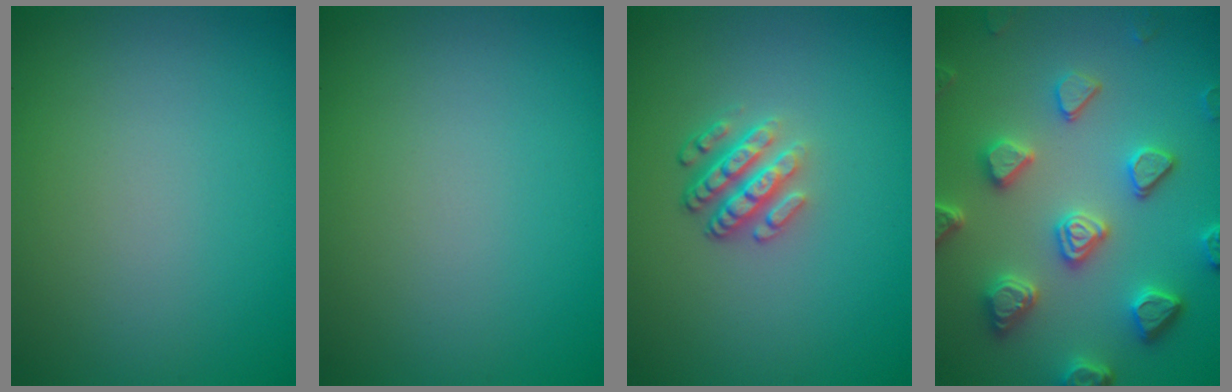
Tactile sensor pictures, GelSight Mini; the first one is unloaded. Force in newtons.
{"total": 0.0}
{"total": 3.6, "press": 2.6, "slide": 2.5}
{"total": 5.4, "press": 4.9, "slide": 2.4}